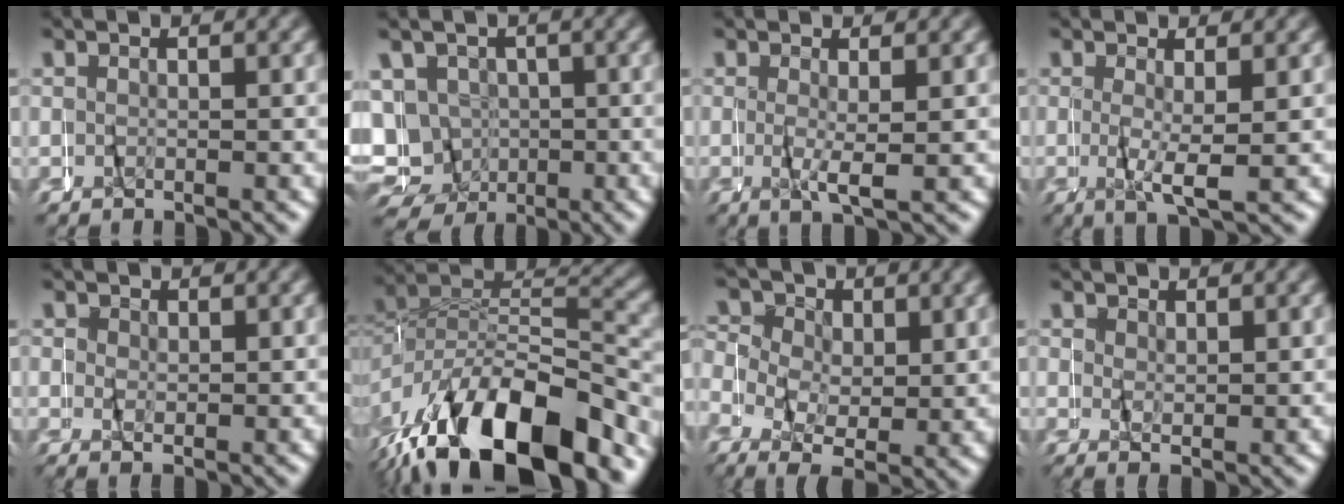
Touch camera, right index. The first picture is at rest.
{"total": 12.7, "force": [-1.9, 12.1, 3.4], "torque": [-0.114, -0.051, -0.025]}
{"total": 2.4, "force": [-0.3, -0.2, 2.3], "torque": [-0.046, -0.001, -0.003]}
{"total": 3.1, "force": [-0.5, 0.2, 3.0], "torque": [-0.056, -0.002, -0.007]}
{"total": 1.4, "force": [0.2, 0.6, 1.3], "torque": [-0.014, -0.001, 0.003]}
{"total": 12.3, "force": [-6.6, 6.3, 8.4], "torque": [-0.149, -0.013, -0.096]}
{"total": 7.7, "force": [1.1, 5.7, 5.1], "torque": [-0.081, -0.001, 0.010]}
{"total": 1.6, "force": [0.5, 0.5, 1.5], "torque": [-0.019, 0.000, 0.009]}